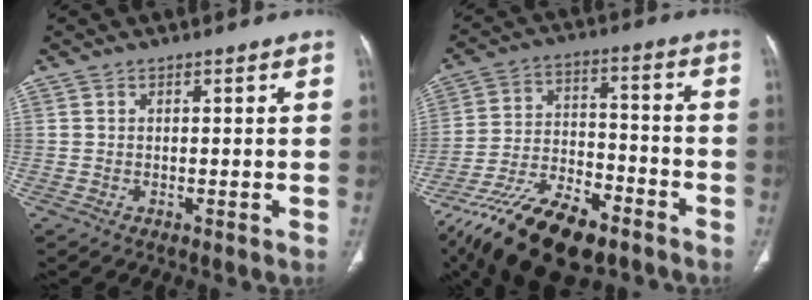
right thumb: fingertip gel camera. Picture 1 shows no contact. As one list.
[{"total": 19.4, "force": [-13.3, 8.1, 11.6], "torque": [-0.213, 0.051, -0.233]}]